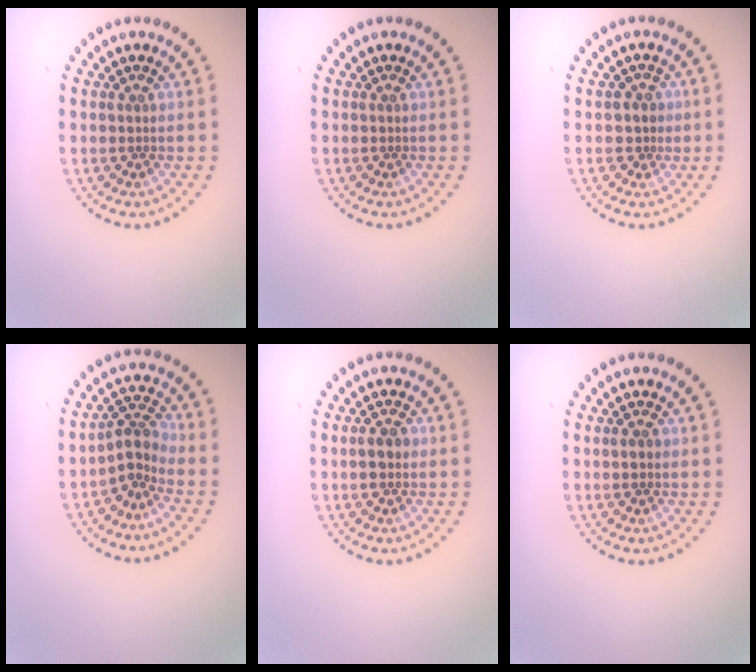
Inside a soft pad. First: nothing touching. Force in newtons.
{"total": 0.0}
{"total": 1.5, "press": 1.3, "slide": 0.7}
{"total": 2.6, "press": 1.9, "slide": 1.9}
{"total": 1.8, "press": 1.7, "slide": 0.2}
{"total": 1.1, "press": 1.1, "slide": 0.0}